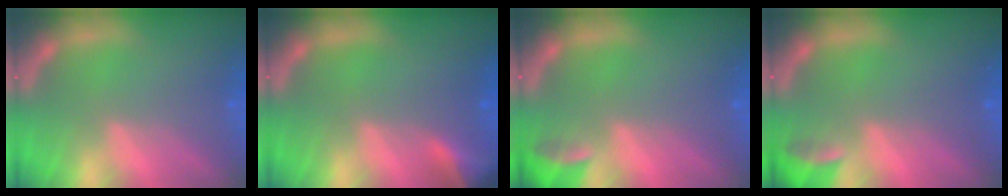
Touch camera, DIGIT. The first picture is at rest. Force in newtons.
{"total": 3.9}
{"total": 2.4}
{"total": 2.4}